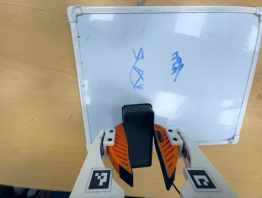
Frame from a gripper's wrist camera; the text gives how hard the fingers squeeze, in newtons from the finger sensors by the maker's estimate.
{"total": 10.1, "left": 9.8, "right": 10.4}